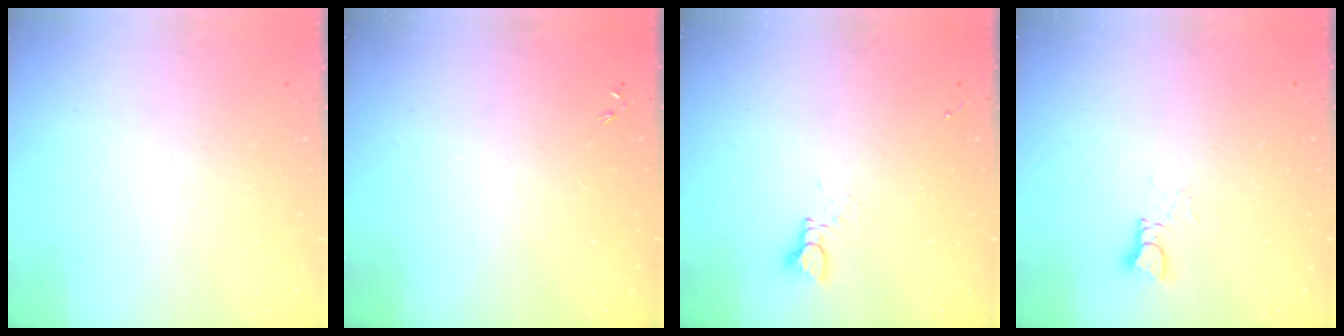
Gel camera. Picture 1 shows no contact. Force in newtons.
{"total": 0.0}
{"total": 2.6, "press": 2.6, "slide": 0.3}
{"total": 3.6, "press": 3.6, "slide": 0.4}